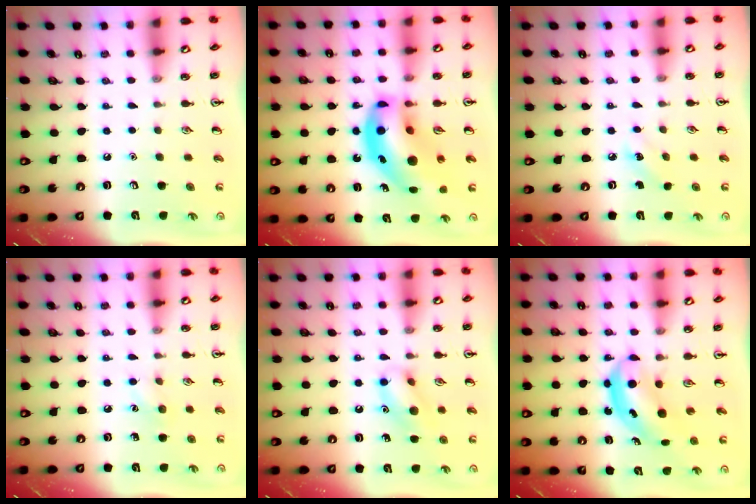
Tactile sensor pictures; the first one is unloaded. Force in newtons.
{"total": 18.5, "press": 17.8, "slide": 5.2}
{"total": 3.8, "press": 3.6, "slide": 1.2}
{"total": 6.0, "press": 5.8, "slide": 1.2}
{"total": 10.8, "press": 10.7, "slide": 1.8}
{"total": 5.1, "press": 5.0, "slide": 0.6}